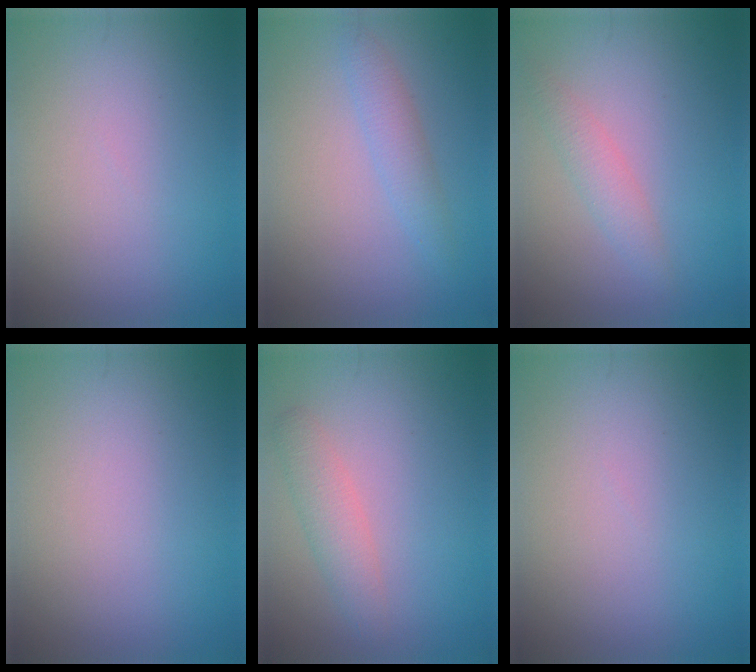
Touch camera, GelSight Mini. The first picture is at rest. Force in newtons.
{"total": 2.0, "press": 2.0, "slide": 0.1}
{"total": 1.9, "press": 1.9, "slide": 0.1}
{"total": 0.0}
{"total": 2.4, "press": 2.3, "slide": 0.1}
{"total": 0.0}